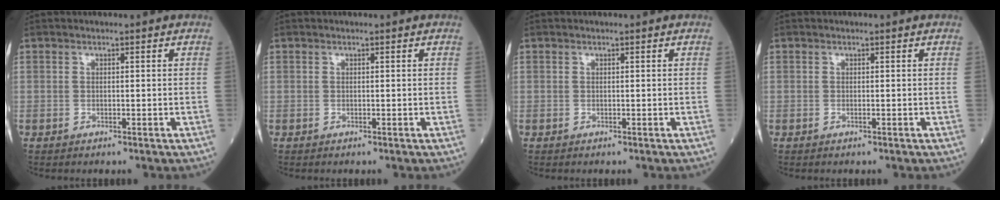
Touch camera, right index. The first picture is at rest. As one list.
[{"total": 0.0}, {"total": 0.0}, {"total": 0.0}]